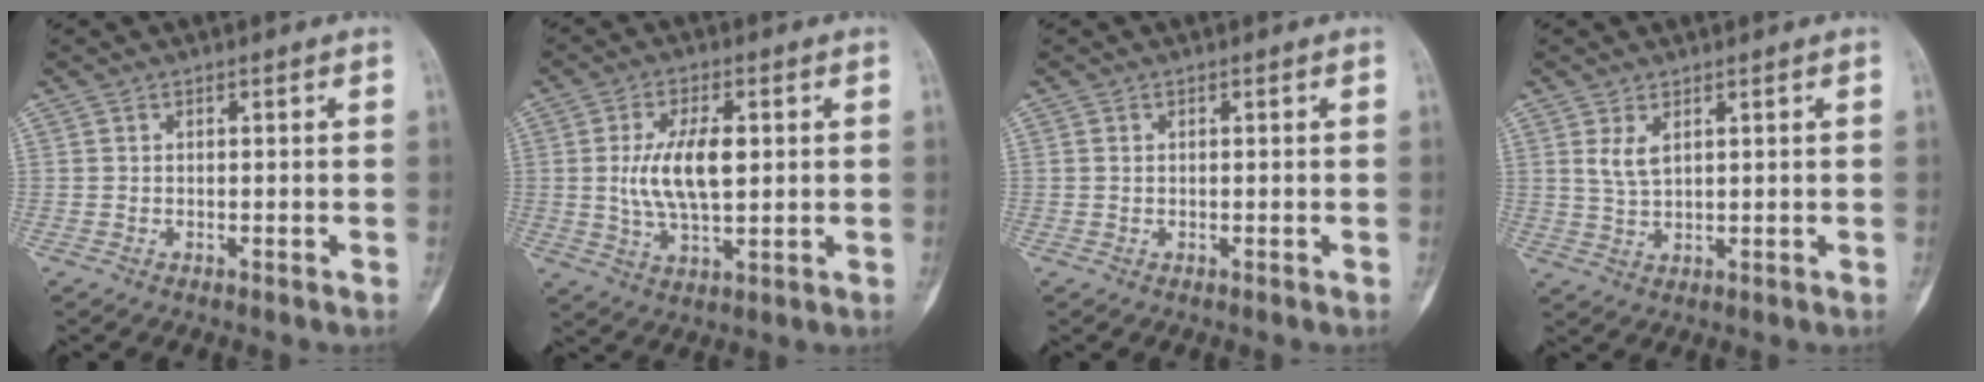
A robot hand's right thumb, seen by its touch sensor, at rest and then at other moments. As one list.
[{"total": 10.3, "force": [1.1, 4.8, 9.1], "torque": [-0.167, -0.004, 0.024]}, {"total": 0.6, "force": [0.2, 0.4, 0.4], "torque": [-0.011, 0.002, 0.004]}, {"total": 3.6, "force": [1.6, 1.6, 2.7], "torque": [-0.054, -0.009, 0.040]}]